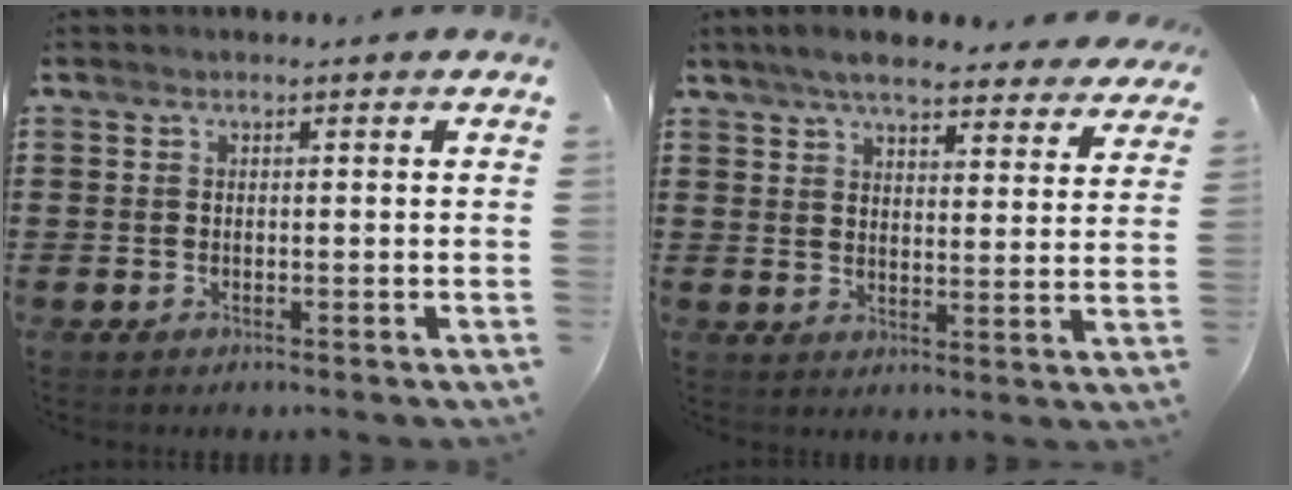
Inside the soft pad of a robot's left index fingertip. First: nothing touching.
{"total": 6.1, "force": [5.6, 0.6, 2.5], "torque": [-0.068, -0.018, 0.101]}